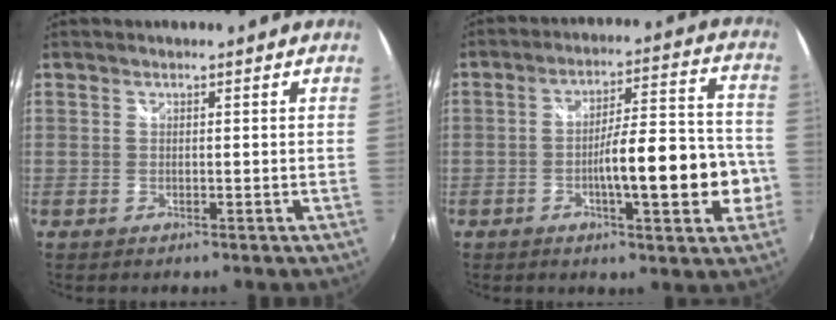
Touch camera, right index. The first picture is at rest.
{"total": 14.4, "force": [-4.2, 3.0, 13.4], "torque": [-0.207, 0.006, -0.061]}